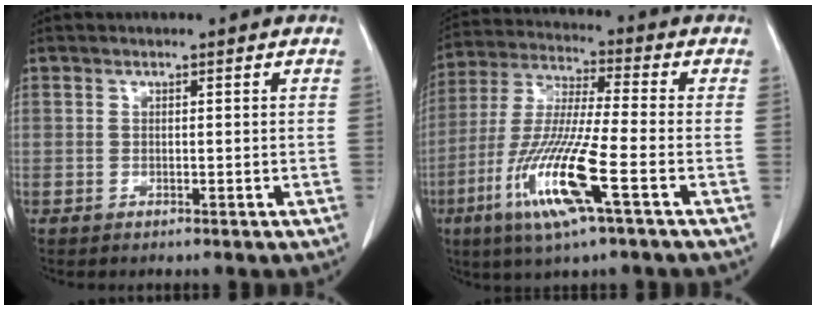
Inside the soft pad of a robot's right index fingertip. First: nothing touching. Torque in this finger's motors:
{"motor_torque": [2.06, -0.08, 1.06, 0.21]}